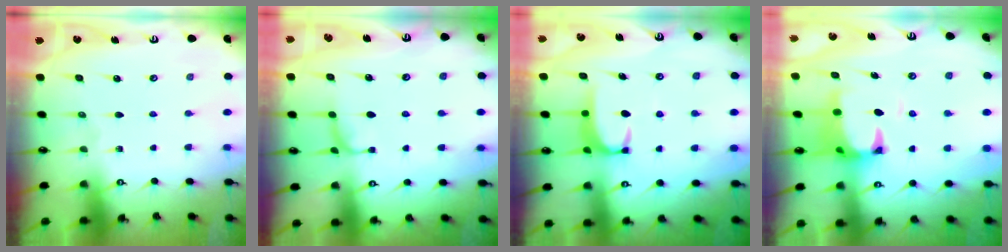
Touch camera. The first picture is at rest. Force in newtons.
{"total": 1.6, "press": 1.3, "slide": 0.8}
{"total": 1.8, "press": 1.7, "slide": 0.6}
{"total": 2.6, "press": 2.4, "slide": 1.1}